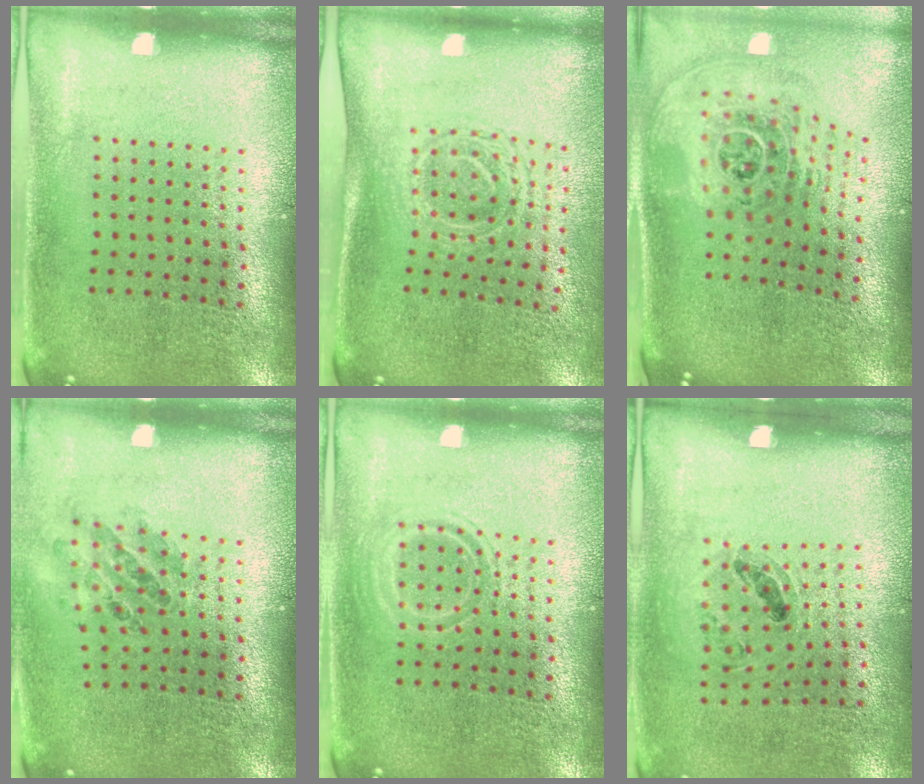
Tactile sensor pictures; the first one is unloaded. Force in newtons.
{"total": 1.7, "press": 1.3, "slide": 1.1}
{"total": 2.7, "press": 1.9, "slide": 1.9}
{"total": 0.9, "press": 0.9, "slide": 0.0}
{"total": 1.7, "press": 1.7, "slide": 0.2}
{"total": 1.0, "press": 0.9, "slide": 0.5}